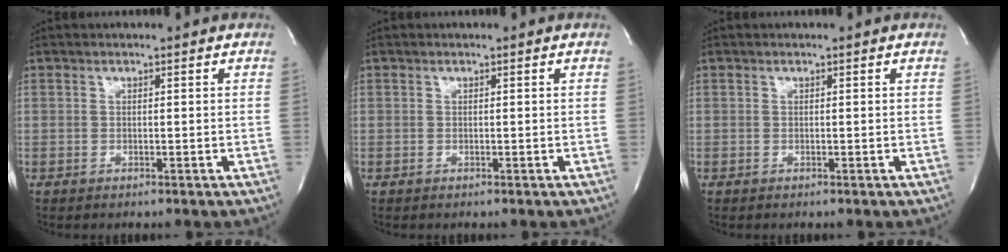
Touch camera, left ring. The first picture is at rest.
{"total": 0.0}
{"total": 0.0}